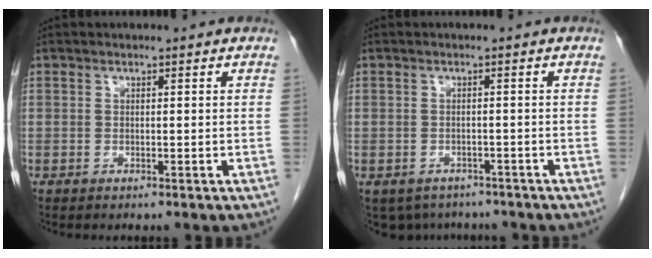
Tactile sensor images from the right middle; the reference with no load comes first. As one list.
[{"total": 5.9, "force": [-4.8, 3.4, 0.6], "torque": [-0.002, 0.002, -0.061]}]